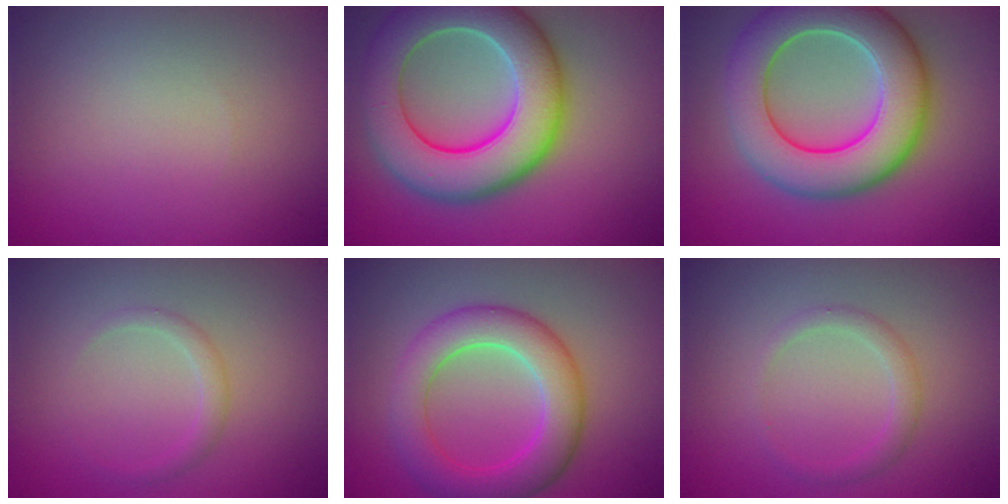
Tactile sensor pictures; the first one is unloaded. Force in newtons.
{"total": 11.0, "press": 11.0, "slide": 0.7}
{"total": 10.2, "press": 10.2, "slide": 0.7}
{"total": 1.3, "press": 1.3, "slide": 0.0}
{"total": 6.4, "press": 6.4, "slide": 0.0}
{"total": 1.7, "press": 1.7, "slide": 0.0}